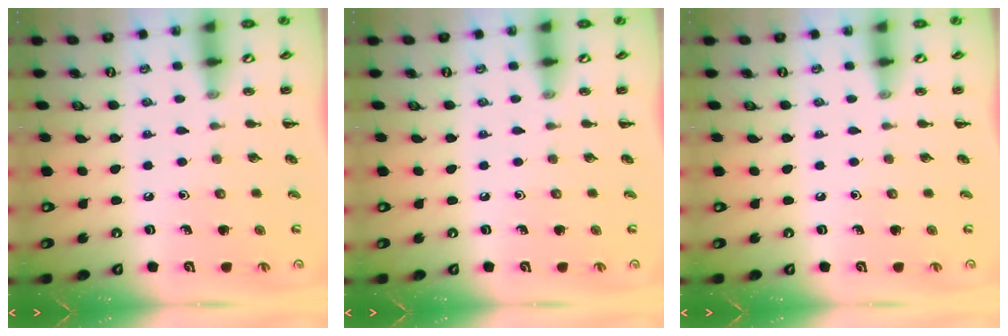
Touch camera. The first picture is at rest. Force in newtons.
{"total": 0.0}
{"total": 0.0}